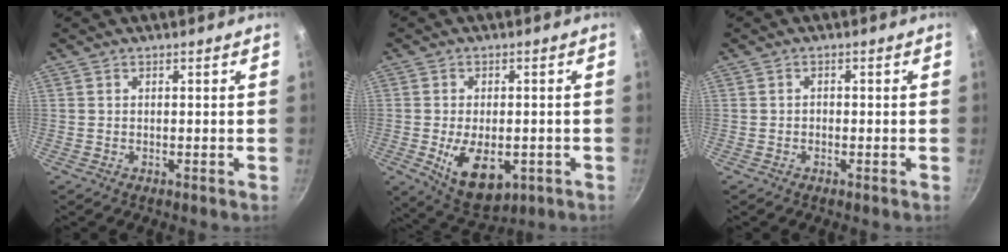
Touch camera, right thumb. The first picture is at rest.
{"total": 10.8, "force": [-3.0, 6.1, 8.4], "torque": [-0.121, -0.002, -0.031]}
{"total": 0.8, "force": [-0.3, 0.6, 0.3], "torque": [0.002, 0.005, -0.008]}